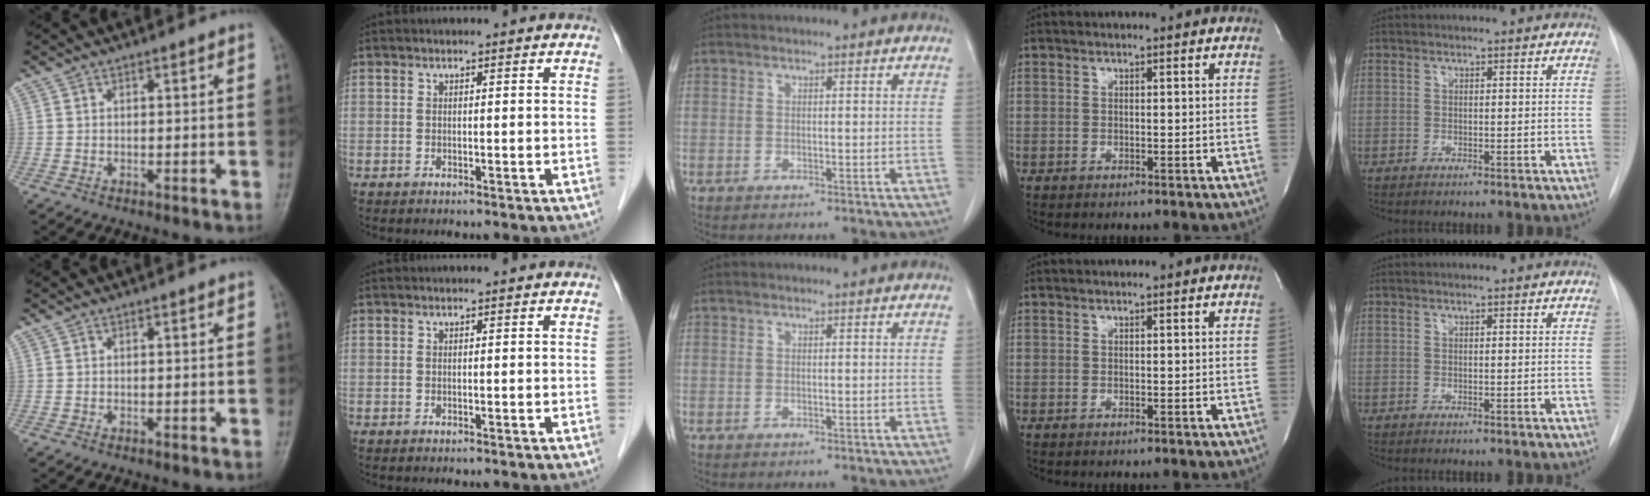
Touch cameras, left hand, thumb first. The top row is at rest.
{}